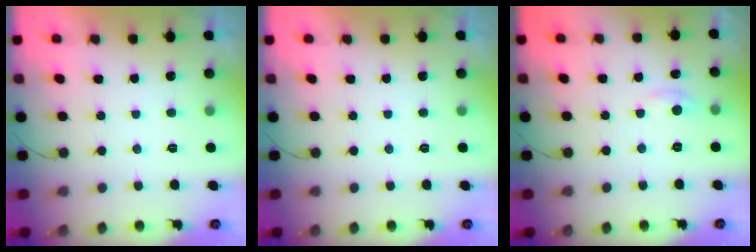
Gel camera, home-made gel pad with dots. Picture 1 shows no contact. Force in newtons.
{"total": 0.0}
{"total": 2.8, "press": 2.8, "slide": 0.4}